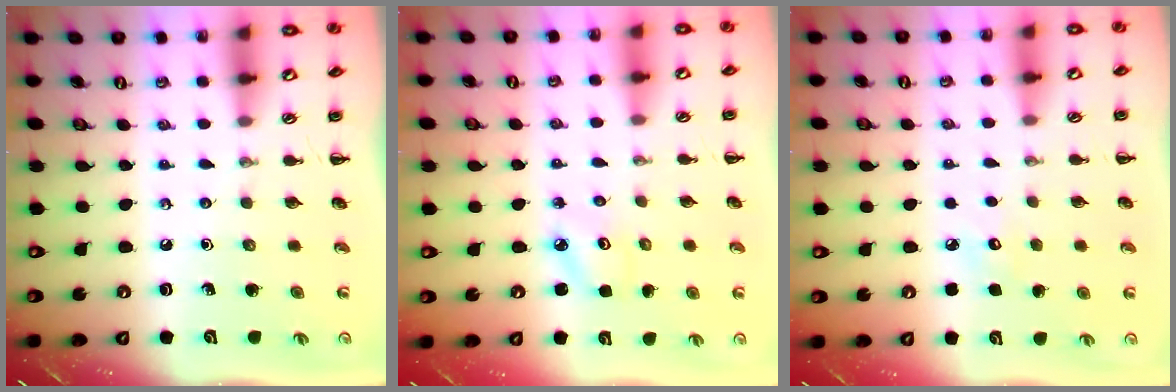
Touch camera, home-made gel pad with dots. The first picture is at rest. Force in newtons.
{"total": 2.9, "press": 2.8, "slide": 0.5}
{"total": 4.2, "press": 4.0, "slide": 1.1}